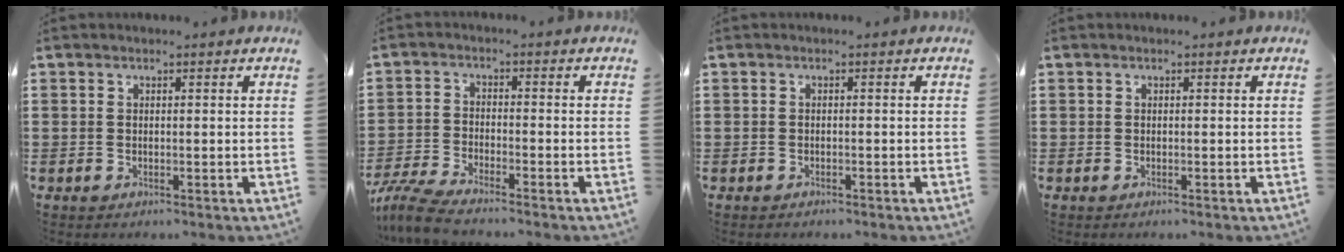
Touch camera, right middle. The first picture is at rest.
{"total": 5.3, "force": [-4.9, 0.2, 2.1], "torque": [-0.062, -0.014, -0.099]}
{"total": 0.7, "force": [-0.7, 0.2, 0.0], "torque": [-0.002, 0.000, -0.014]}
{"total": 0.0}